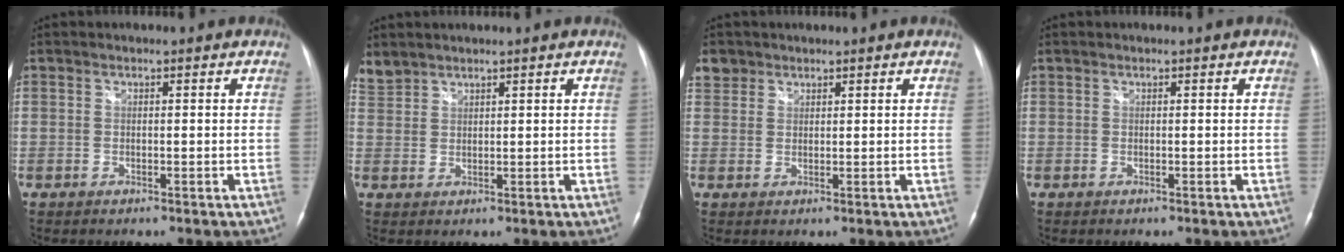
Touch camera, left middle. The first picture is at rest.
{"total": 2.8, "force": [2.6, 0.8, -0.1], "torque": [-0.006, 0.015, 0.058]}
{"total": 2.8, "force": [1.9, 2.0, 0.0], "torque": [0.003, 0.010, 0.035]}
{"total": 0.0}